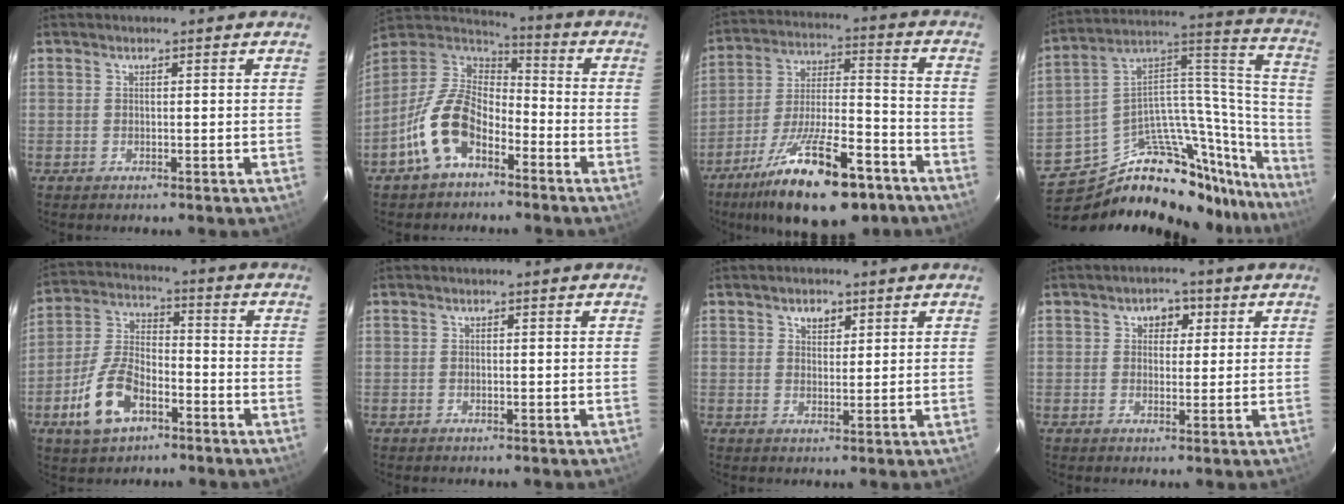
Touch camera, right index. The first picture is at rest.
{"total": 13.2, "force": [-6.8, 7.9, 8.2], "torque": [-0.175, 0.017, -0.131]}
{"total": 21.0, "force": [-13.8, 6.8, 14.4], "torque": [-0.259, -0.020, -0.218]}
{"total": 32.0, "force": [-27.2, 11.4, 12.4], "torque": [-0.125, 0.079, -0.413]}
{"total": 11.8, "force": [-6.0, 6.2, 8.0], "torque": [-0.175, 0.010, -0.110]}
{"total": 0.0}
{"total": 2.8, "force": [1.6, 1.9, 1.3], "torque": [-0.015, 0.005, 0.027]}
{"total": 3.5, "force": [1.3, 2.9, 1.6], "torque": [-0.016, 0.010, 0.018]}